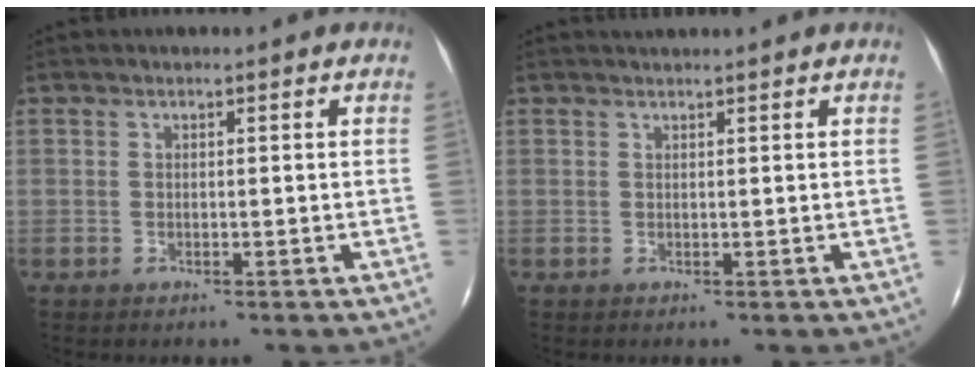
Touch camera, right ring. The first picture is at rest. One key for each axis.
{"total": 1.1, "fx": 1.0, "fy": -0.2, "fz": 0.2, "tx": -0.010, "ty": -0.002, "tz": 0.016}